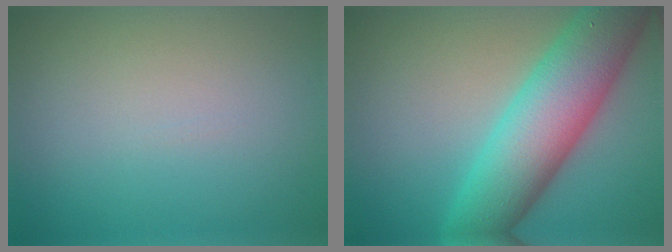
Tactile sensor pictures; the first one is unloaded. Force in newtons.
{"total": 9.7, "press": 9.7, "slide": 0.2}